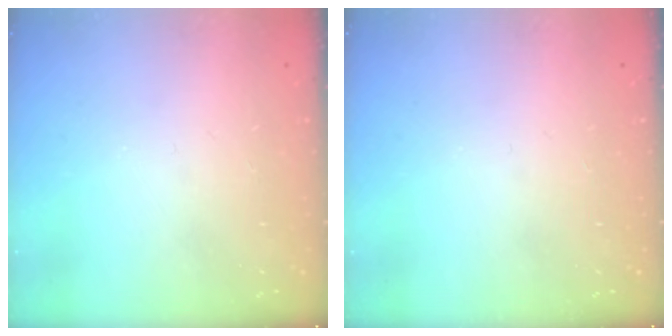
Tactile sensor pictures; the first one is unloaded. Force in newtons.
{"total": 0.0}